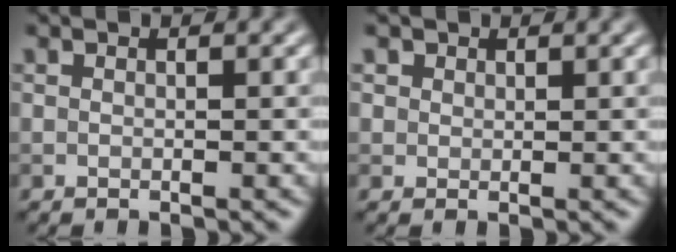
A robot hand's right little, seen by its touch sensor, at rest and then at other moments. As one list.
[{"total": 1.8, "force": [1.0, 1.4, 0.5], "torque": [-0.008, -0.004, 0.020]}]